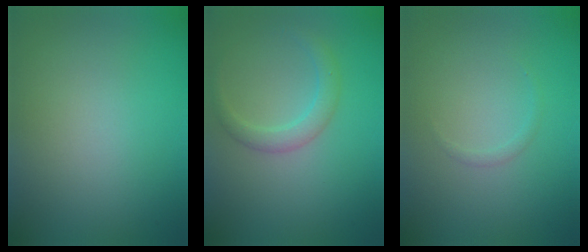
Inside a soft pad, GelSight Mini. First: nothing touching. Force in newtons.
{"total": 2.1, "press": 2.1, "slide": 0.0}
{"total": 0.5, "press": 0.5, "slide": 0.1}